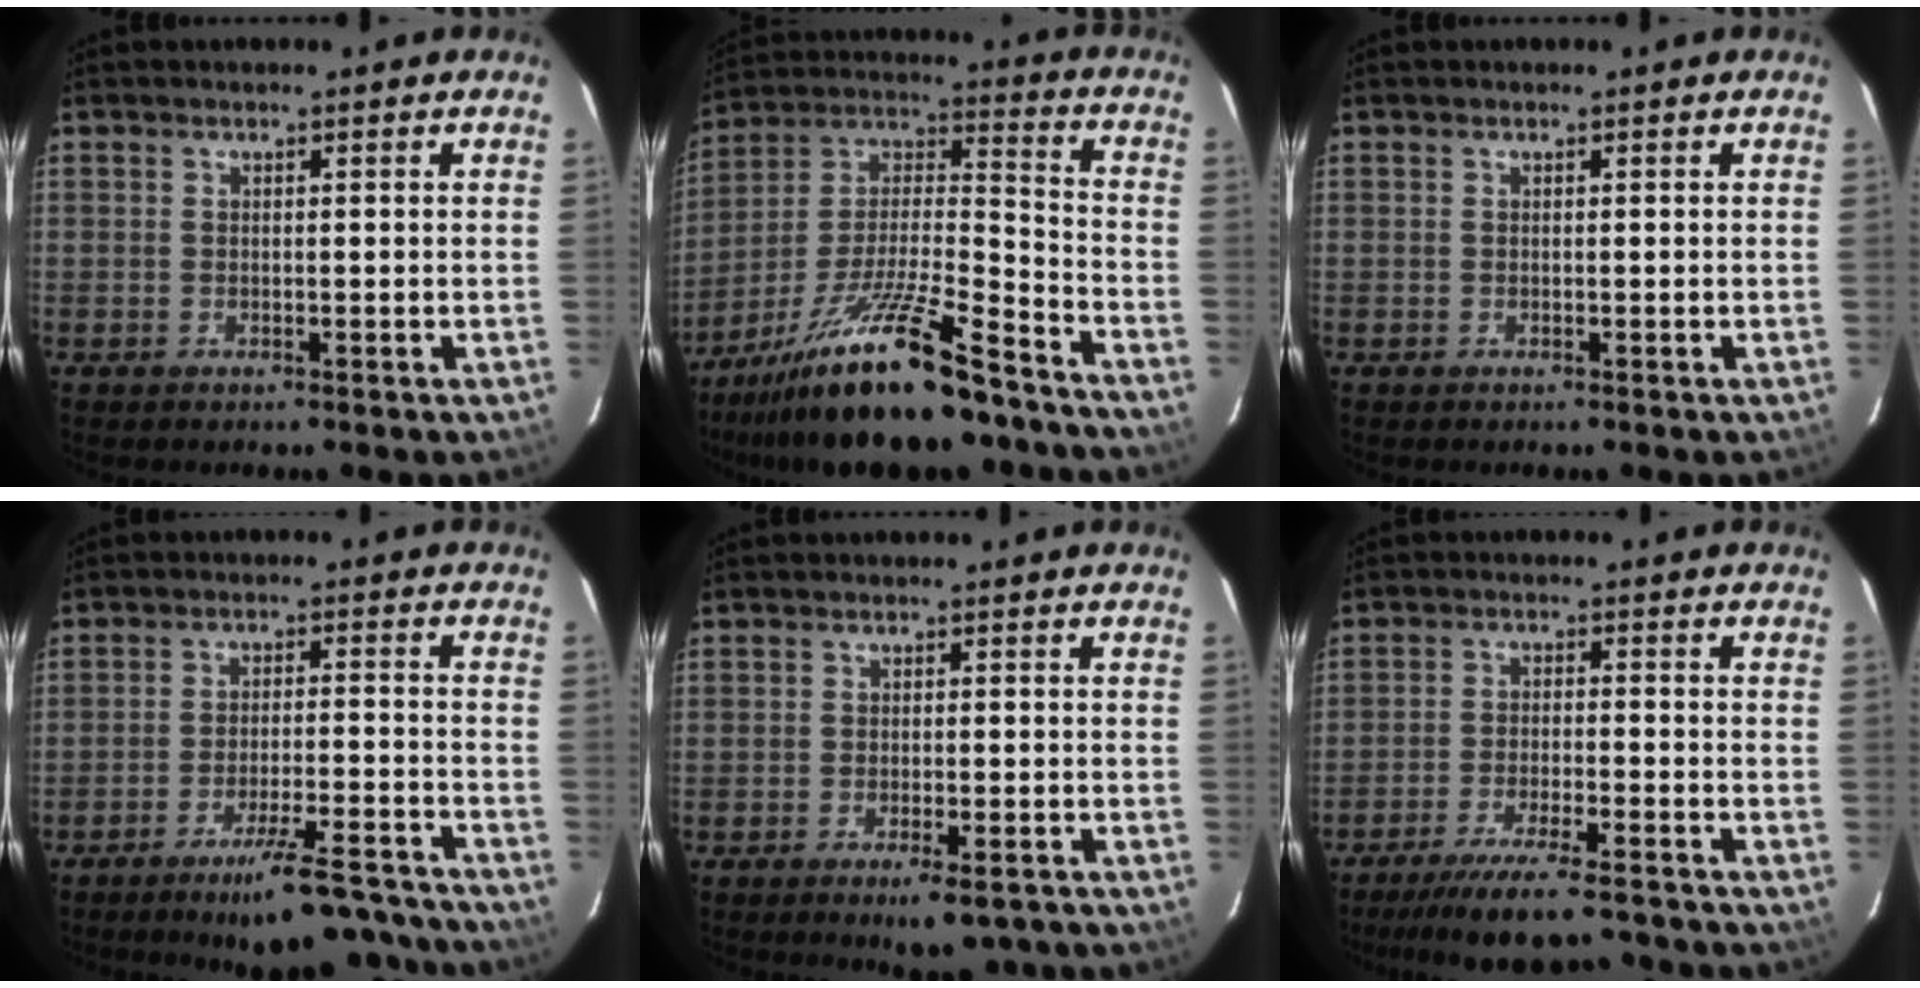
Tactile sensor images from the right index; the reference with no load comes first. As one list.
[{"total": 21.0, "force": [-15.6, 3.8, 13.6], "torque": [-0.248, -0.009, -0.259]}, {"total": 0.0}, {"total": 14.6, "force": [-13.1, 2.4, 6.1], "torque": [-0.097, 0.003, -0.180]}, {"total": 5.7, "force": [-4.2, 1.7, 3.5], "torque": [-0.060, -0.007, -0.055]}, {"total": 12.9, "force": [-11.4, 1.6, 5.9], "torque": [-0.128, -0.018, -0.180]}]